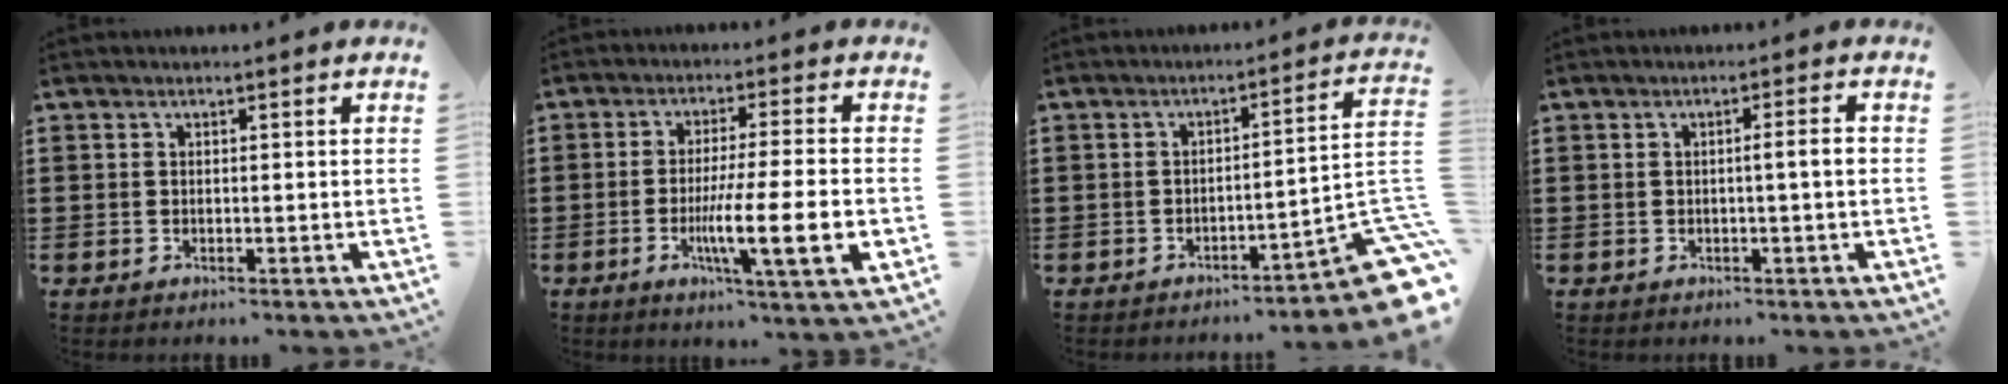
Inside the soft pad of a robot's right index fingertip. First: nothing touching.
{"total": 11.2, "force": [-2.8, 1.0, 10.8], "torque": [-0.197, -0.018, -0.050]}
{"total": 6.9, "force": [-4.2, 1.3, 5.3], "torque": [-0.067, -0.014, -0.080]}
{"total": 2.3, "force": [-0.2, 0.0, 2.3], "torque": [-0.040, -0.003, -0.005]}